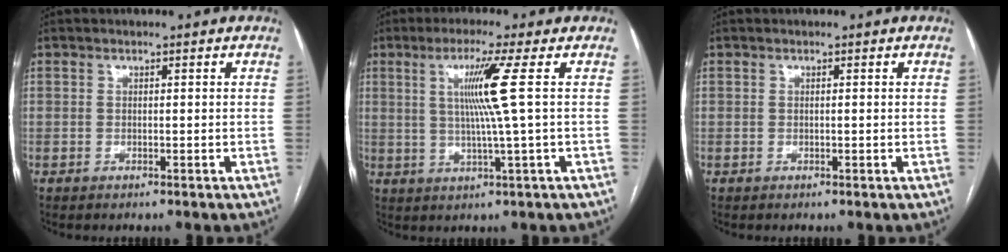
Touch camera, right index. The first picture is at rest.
{"total": 7.3, "force": [1.6, -2.2, 6.8], "torque": [-0.131, -0.003, 0.037]}
{"total": 0.0}